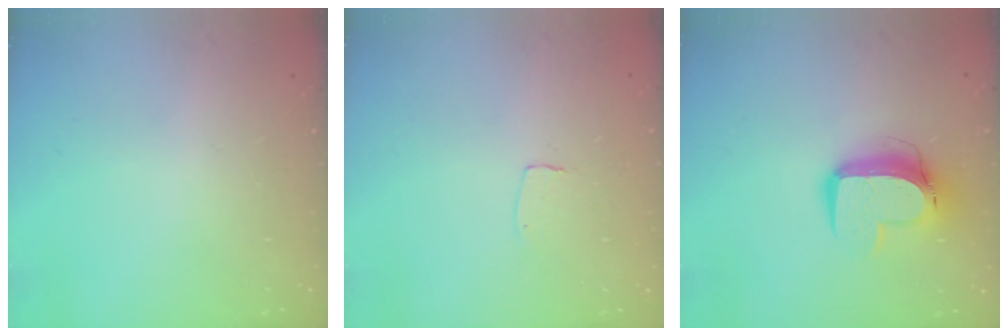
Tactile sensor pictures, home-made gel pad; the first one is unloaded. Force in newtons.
{"total": 2.6, "press": 2.6, "slide": 0.1}
{"total": 12.3, "press": 12.3, "slide": 1.3}